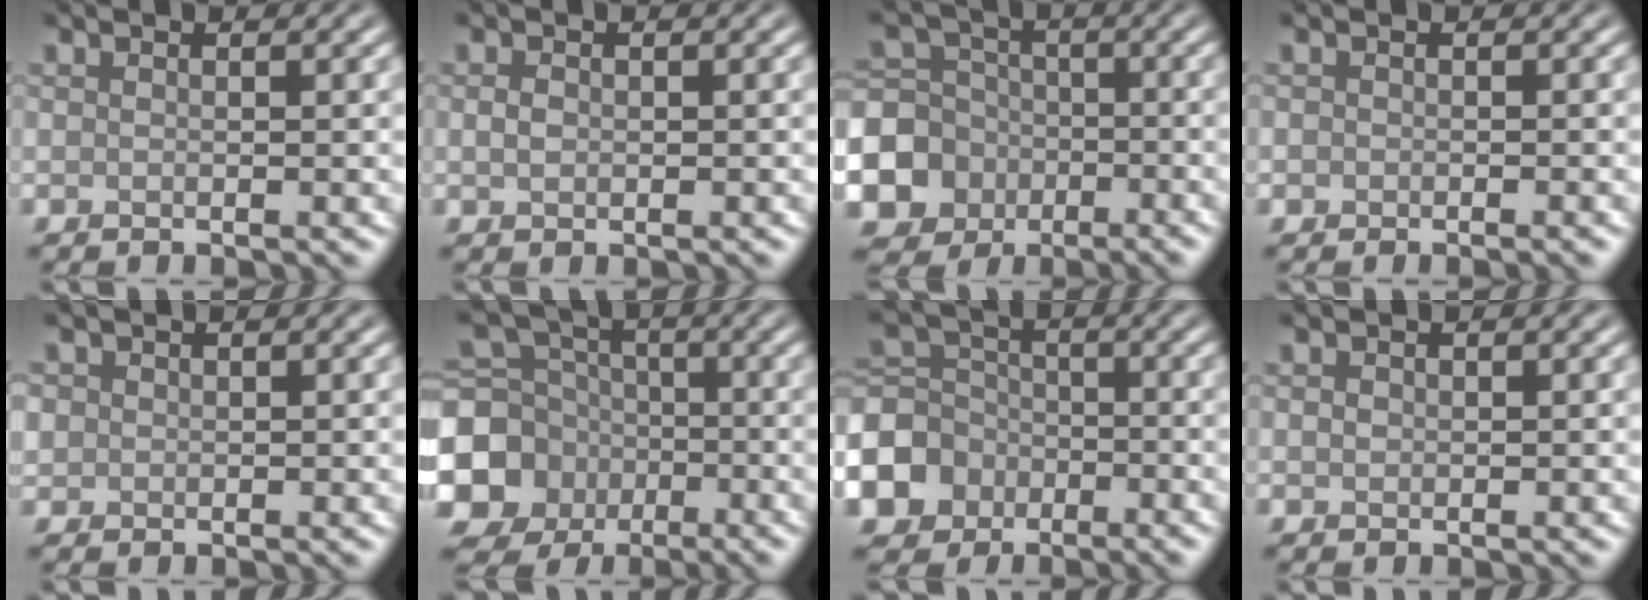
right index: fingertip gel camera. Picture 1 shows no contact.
{"total": 1.1, "force": [0.0, 0.8, 0.7], "torque": [-0.016, 0.000, -0.001]}
{"total": 11.0, "force": [-4.5, 9.7, 2.7], "torque": [-0.074, -0.035, -0.101]}
{"total": 0.8, "force": [-0.5, 0.5, 0.5], "torque": [-0.004, -0.005, -0.006]}
{"total": 1.4, "force": [0.2, 1.4, 0.3], "torque": [0.001, -0.001, 0.003]}
{"total": 10.5, "force": [-3.6, 9.3, 3.3], "torque": [-0.086, -0.027, -0.094]}
{"total": 8.2, "force": [-4.4, 6.5, 2.4], "torque": [-0.057, -0.014, -0.103]}
{"total": 0.7, "force": [0.0, 0.6, 0.3], "torque": [-0.005, -0.002, -0.001]}